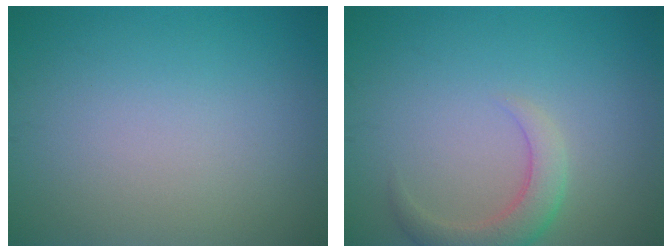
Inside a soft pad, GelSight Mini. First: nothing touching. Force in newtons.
{"total": 3.0, "press": 3.0, "slide": 0.3}